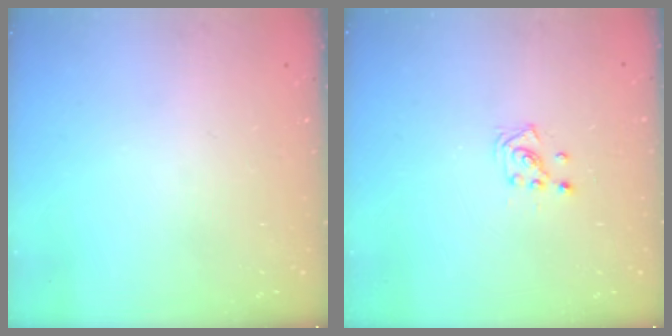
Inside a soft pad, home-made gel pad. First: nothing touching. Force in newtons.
{"total": 2.0, "press": 1.9, "slide": 0.8}